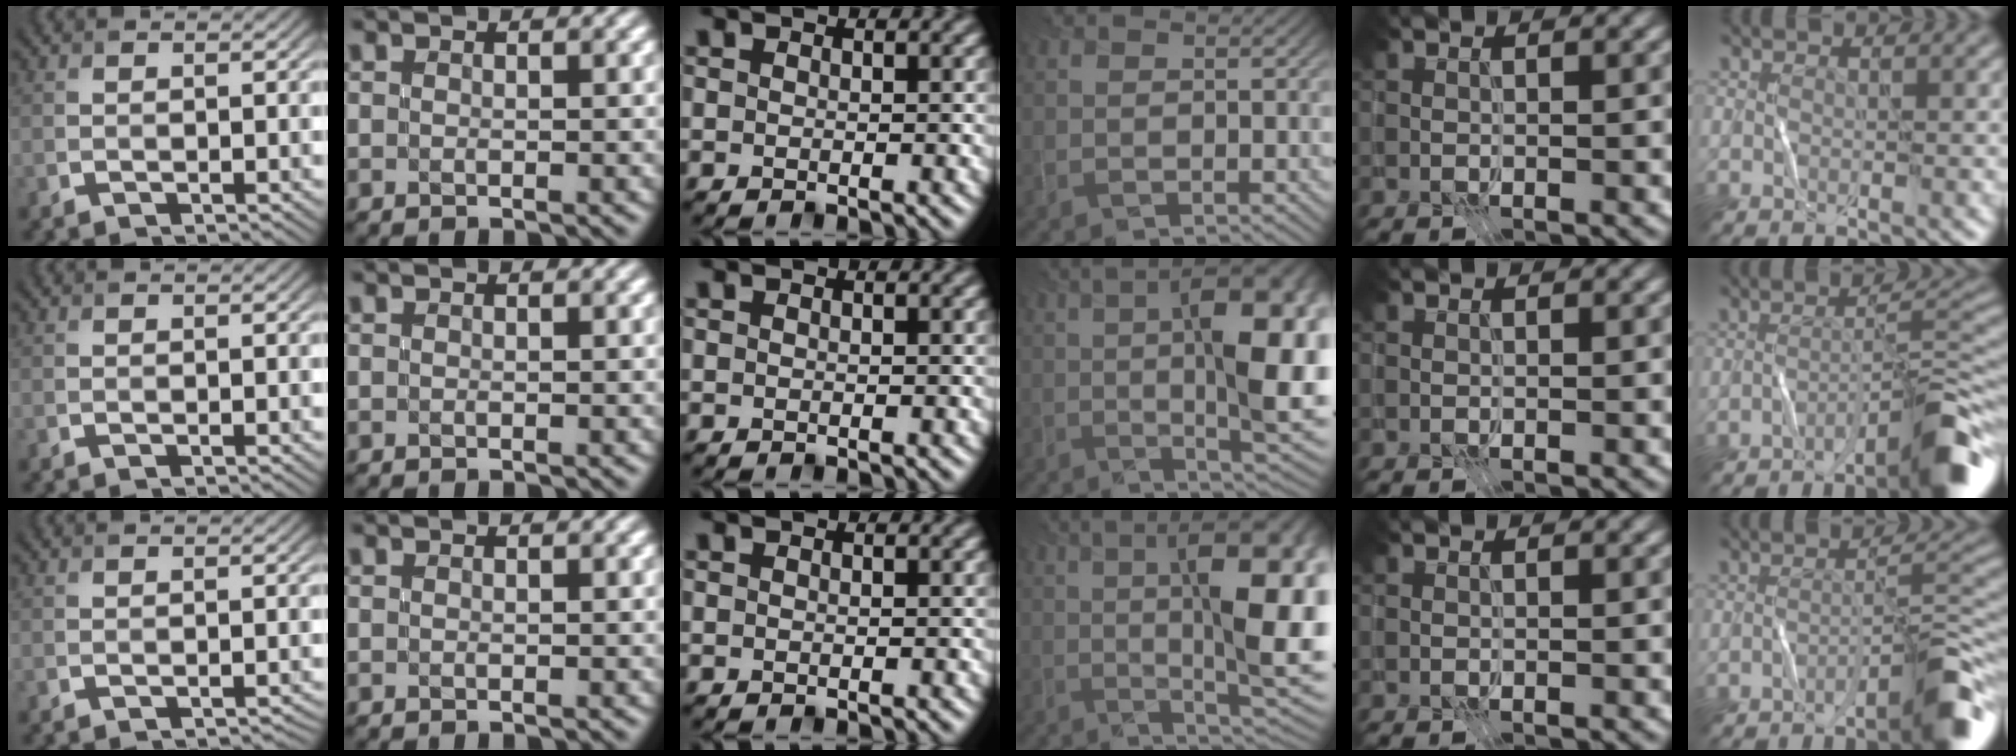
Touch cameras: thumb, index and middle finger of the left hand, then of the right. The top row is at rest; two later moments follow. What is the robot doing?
{"motion": "open", "object": "stapler"}